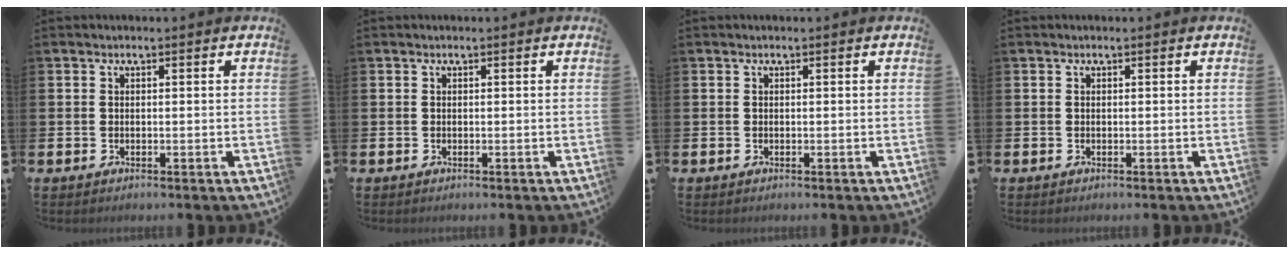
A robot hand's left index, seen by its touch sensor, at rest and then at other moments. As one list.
[{"total": 0.0}, {"total": 0.0}, {"total": 0.0}]